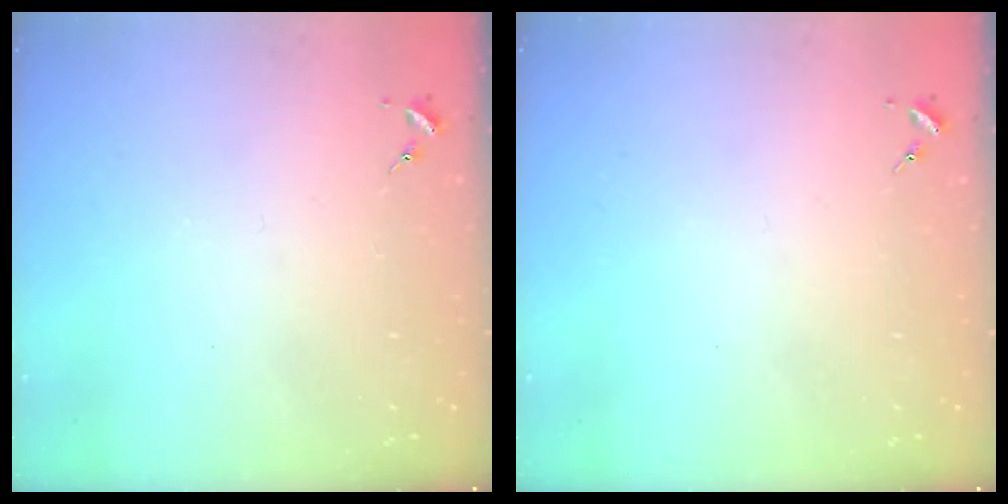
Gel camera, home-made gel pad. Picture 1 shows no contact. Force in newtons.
{"total": 0.0}